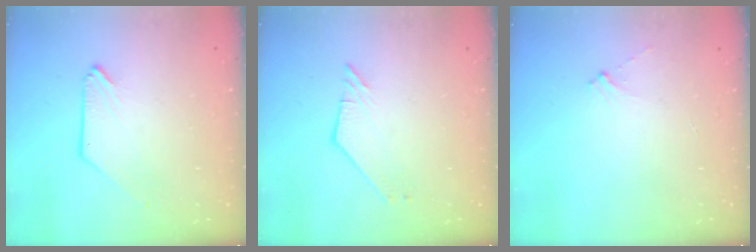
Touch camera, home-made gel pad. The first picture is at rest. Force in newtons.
{"total": 2.4, "press": 2.4, "slide": 0.1}
{"total": 3.8, "press": 3.7, "slide": 0.7}